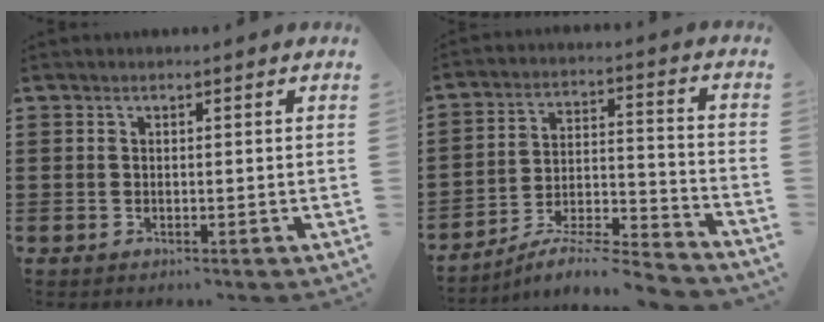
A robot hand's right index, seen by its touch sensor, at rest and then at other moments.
{"total": 7.0, "force": [-6.5, 0.3, 2.6], "torque": [-0.040, -0.003, -0.128]}